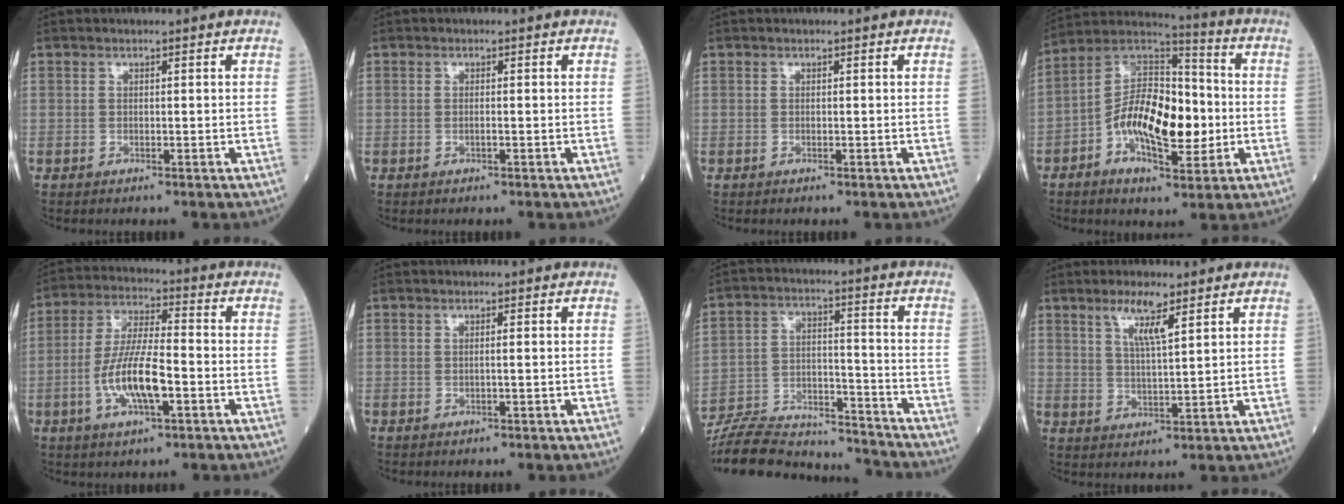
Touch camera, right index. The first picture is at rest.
{"total": 0.6, "force": [-0.2, 0.0, 0.6], "torque": [-0.017, -0.001, -0.003]}
{"total": 0.0}
{"total": 15.3, "force": [-3.0, 6.5, 13.6], "torque": [-0.253, 0.021, -0.052]}
{"total": 10.5, "force": [-3.0, 2.4, 9.8], "torque": [-0.201, 0.001, -0.057]}
{"total": 0.5, "force": [-0.1, -0.1, 0.5], "torque": [-0.013, 0.000, -0.001]}
{"total": 21.9, "force": [-21.0, 3.7, 4.9], "torque": [-0.127, 0.022, -0.345]}
{"total": 5.6, "force": [3.5, 0.6, 4.3], "torque": [-0.086, -0.002, 0.065]}